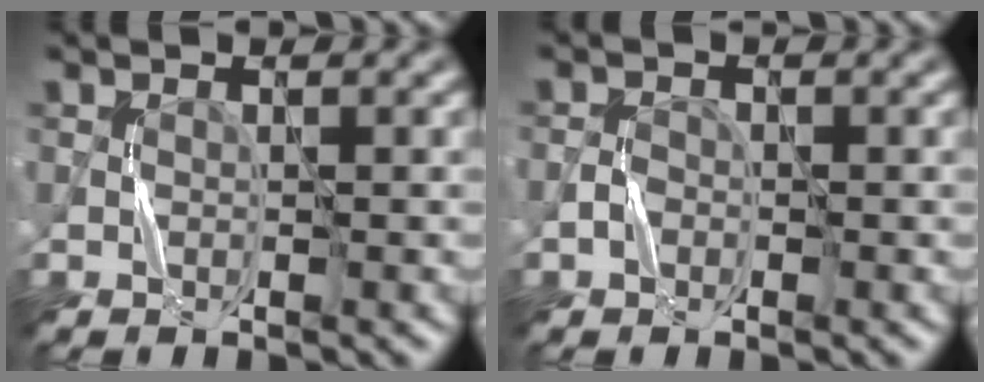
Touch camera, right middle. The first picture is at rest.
{"total": 1.0, "force": [-0.5, 0.7, 0.3], "torque": [0.000, 0.005, -0.012]}